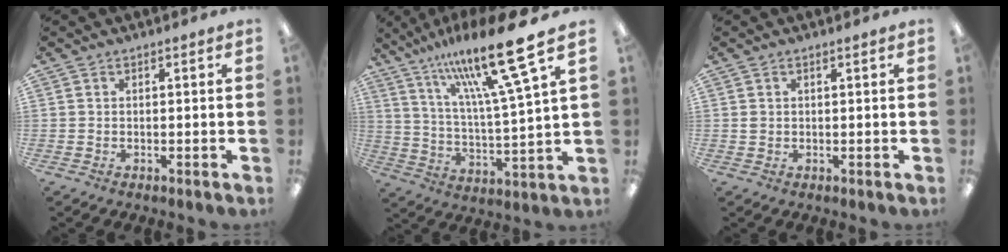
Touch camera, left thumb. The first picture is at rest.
{"total": 21.6, "force": [14.3, 3.3, 15.9], "torque": [-0.275, -0.078, 0.223]}
{"total": 0.6, "force": [0.2, 0.5, 0.4], "torque": [-0.009, 0.003, 0.003]}